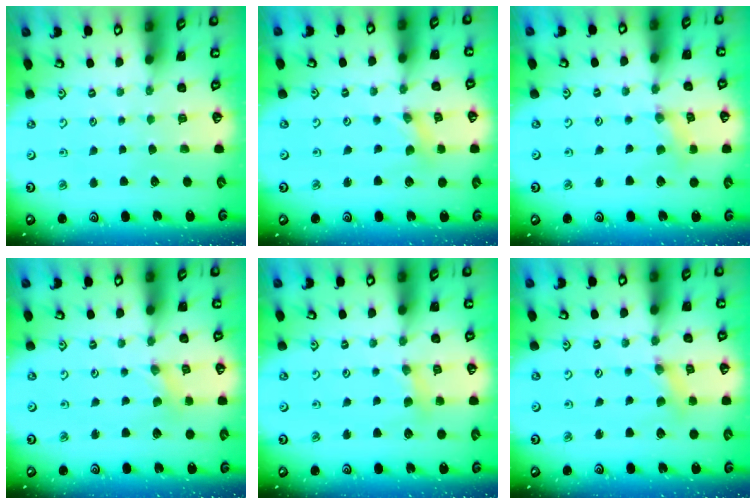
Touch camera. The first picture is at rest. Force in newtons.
{"total": 0.7, "press": 0.7, "slide": 0.2}
{"total": 2.4, "press": 2.3, "slide": 0.3}
{"total": 0.0}
{"total": 4.0, "press": 4.0, "slide": 0.6}
{"total": 2.3, "press": 2.3, "slide": 0.3}